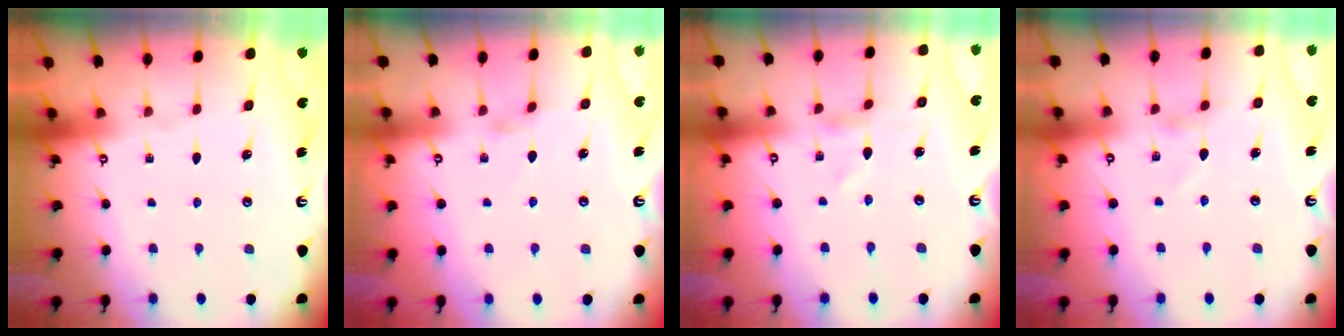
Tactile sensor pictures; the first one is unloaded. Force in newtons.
{"total": 0.0}
{"total": 0.7, "press": 0.6, "slide": 0.1}
{"total": 1.0, "press": 0.9, "slide": 0.3}